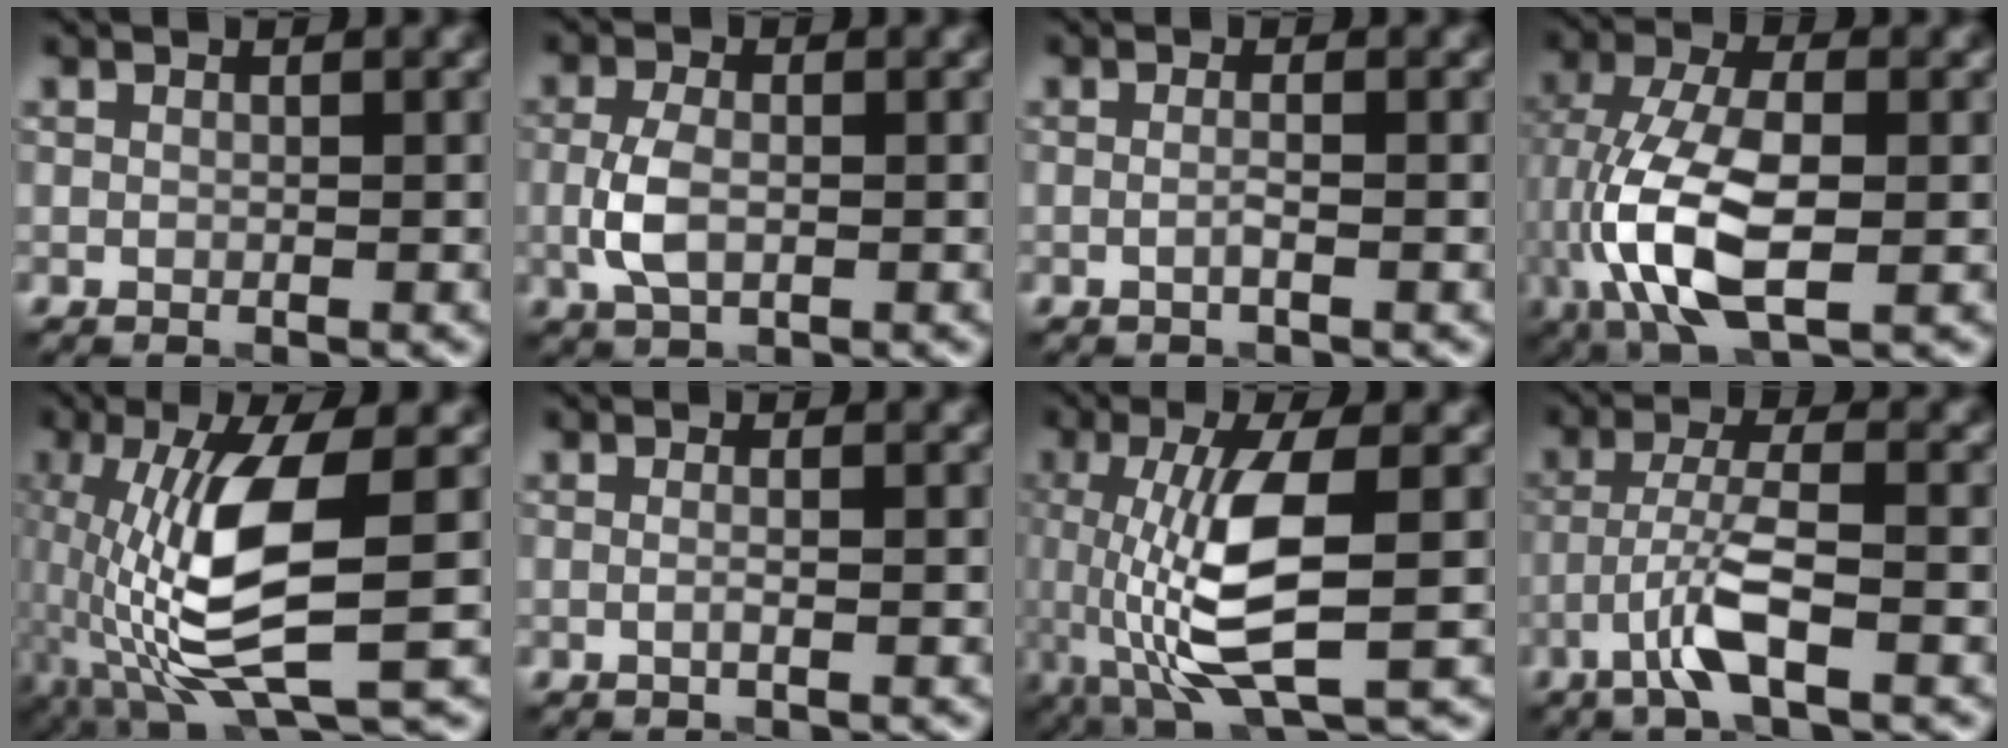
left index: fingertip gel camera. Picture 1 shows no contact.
{"total": 3.3, "force": [-0.4, 1.8, 2.7], "torque": [-0.063, -0.001, -0.009]}
{"total": 1.1, "force": [-0.3, 0.1, 1.0], "torque": [-0.018, 0.001, -0.009]}
{"total": 10.1, "force": [-1.8, 4.5, 8.9], "torque": [-0.188, 0.003, -0.041]}
{"total": 9.4, "force": [-1.6, 2.5, 8.9], "torque": [-0.186, 0.001, -0.032]}
{"total": 1.1, "force": [0.0, 0.3, 1.0], "torque": [-0.010, -0.012, -0.008]}
{"total": 8.2, "force": [-0.6, 2.3, 7.8], "torque": [-0.158, -0.005, -0.008]}
{"total": 4.4, "force": [-2.1, 0.7, 3.8], "torque": [-0.079, 0.008, -0.050]}